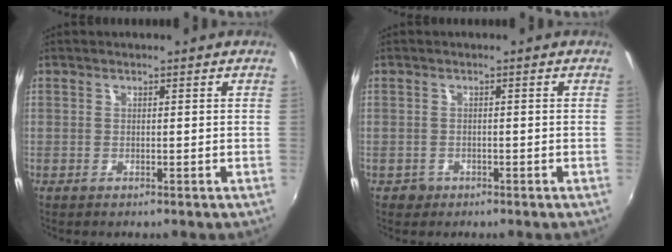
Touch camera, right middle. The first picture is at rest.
{"total": 1.9, "force": [-1.0, 1.6, 0.3], "torque": [-0.010, -0.003, -0.014]}